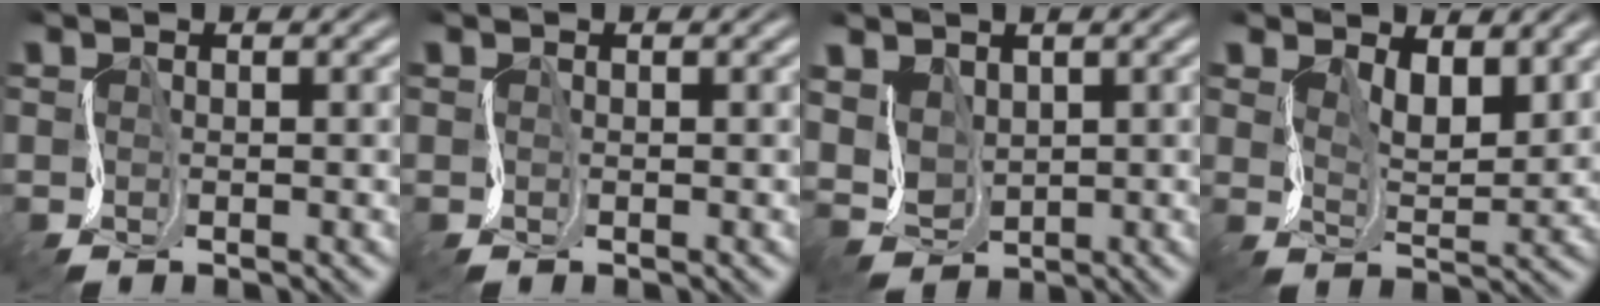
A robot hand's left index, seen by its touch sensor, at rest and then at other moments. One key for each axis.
{"total": 0.0}
{"total": 3.4, "fx": 0.8, "fy": 2.8, "fz": 1.9, "tx": -0.049, "ty": -0.001, "tz": 0.014}
{"total": 4.2, "fx": 2.0, "fy": 2.0, "fz": 3.1, "tx": -0.063, "ty": -0.017, "tz": 0.032}